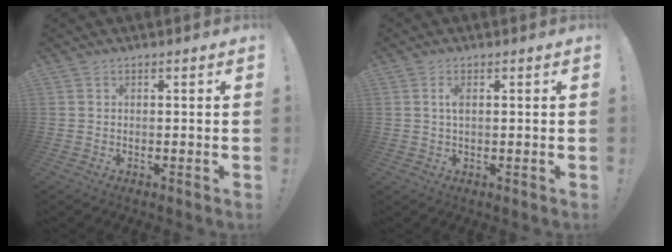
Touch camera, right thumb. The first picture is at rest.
{"total": 2.0, "force": [0.3, 0.7, 1.9], "torque": [-0.033, 0.002, 0.001]}